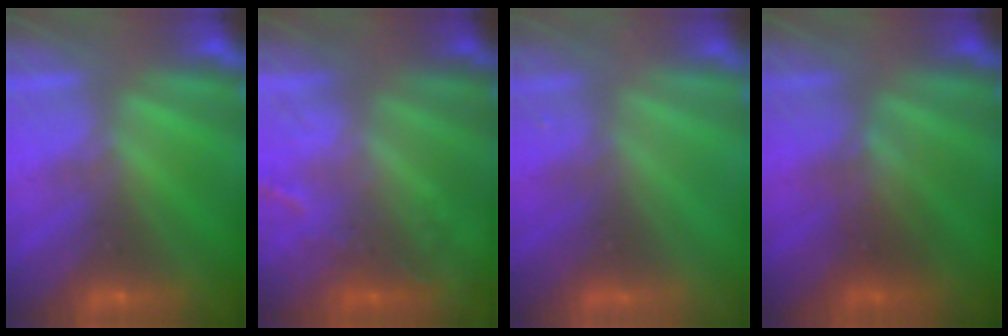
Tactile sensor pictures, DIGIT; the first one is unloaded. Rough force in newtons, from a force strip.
{"total": 2.1}
{"total": 8.9}
{"total": 3.3}